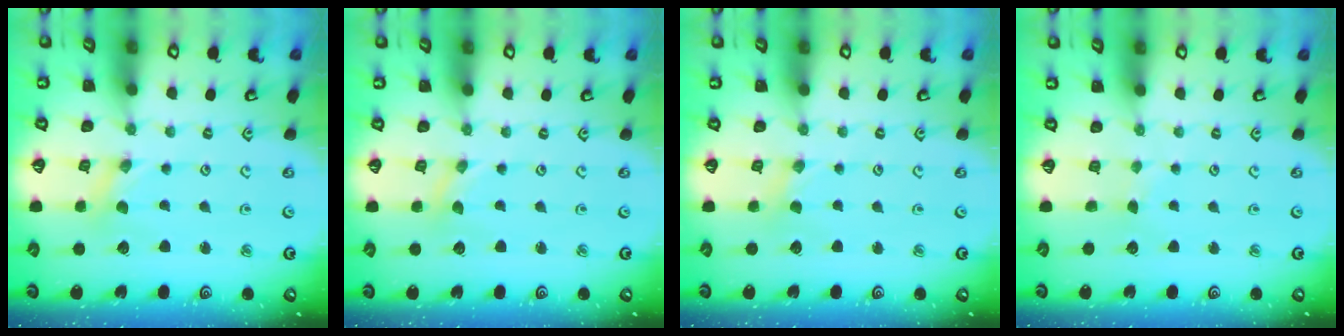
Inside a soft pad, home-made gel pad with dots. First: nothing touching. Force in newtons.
{"total": 0.0}
{"total": 1.1, "press": 1.1, "slide": 0.4}
{"total": 1.1, "press": 1.1, "slide": 0.2}